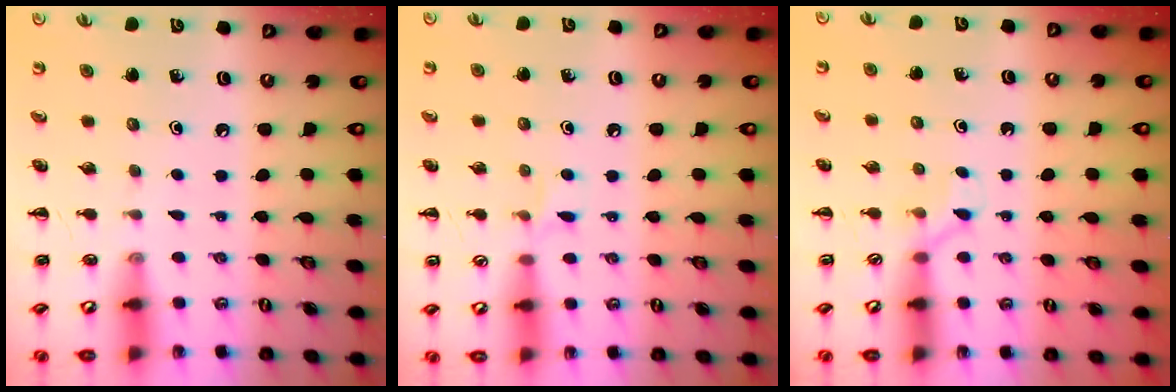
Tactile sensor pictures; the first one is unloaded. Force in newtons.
{"total": 4.3, "press": 4.1, "slide": 1.5}
{"total": 2.6, "press": 2.5, "slide": 0.9}